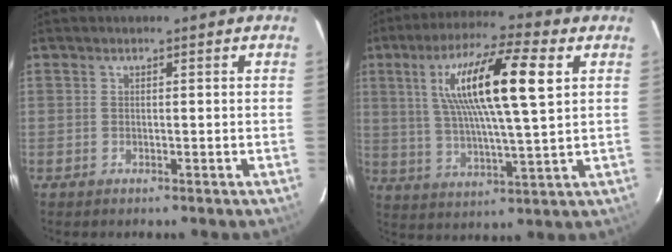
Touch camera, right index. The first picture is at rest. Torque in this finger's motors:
{"motor_torque": [1.02, 0.85, 1.05, 0.21]}